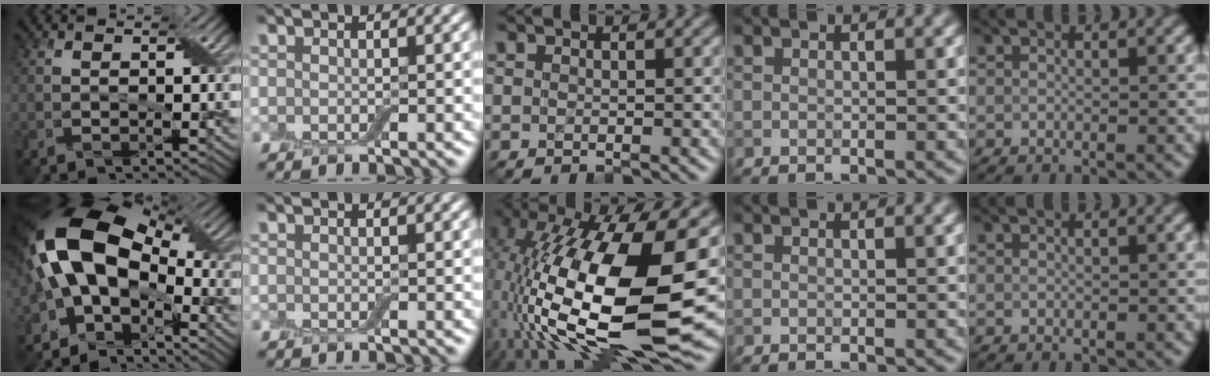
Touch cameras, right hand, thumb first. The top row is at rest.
{"thumb": {"total": 16.4, "force": [-1.0, 10.1, 12.9], "torque": [-0.249, 0.002, -0.021]}, "middle": {"total": 18.4, "force": [-1.5, 8.6, 16.2], "torque": [-0.320, -0.001, -0.027]}}